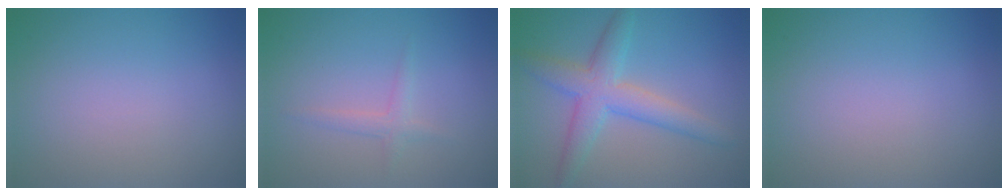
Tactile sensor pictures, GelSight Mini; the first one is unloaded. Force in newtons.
{"total": 1.3, "press": 1.3, "slide": 0.0}
{"total": 4.8, "press": 4.8, "slide": 0.1}
{"total": 0.0}